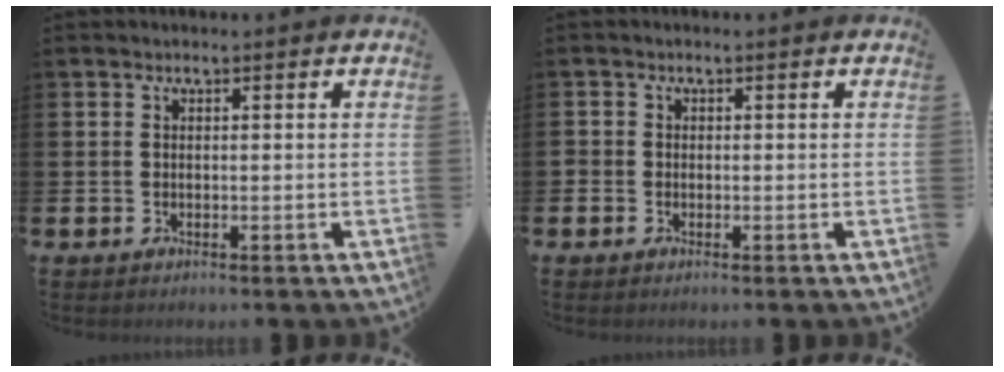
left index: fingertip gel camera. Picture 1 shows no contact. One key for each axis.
{"total": 0.9, "fx": -0.6, "fy": 0.7, "fz": 0.0, "tx": 0.003, "ty": 0.001, "tz": -0.013}